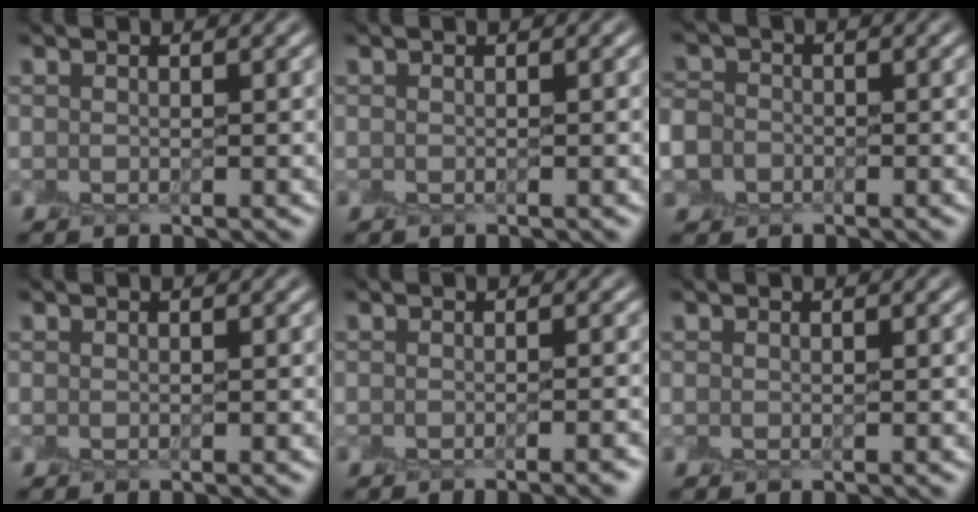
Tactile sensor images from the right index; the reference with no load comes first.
{"total": 0.0}
{"total": 6.5, "force": [-2.3, 5.7, 2.2], "torque": [-0.058, -0.001, -0.075]}
{"total": 0.0}
{"total": 2.4, "force": [-1.7, 0.4, 1.7], "torque": [-0.017, 0.002, -0.020]}
{"total": 0.0}